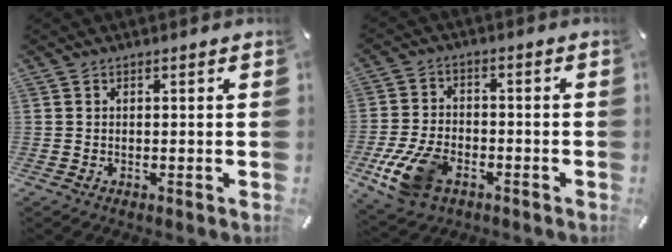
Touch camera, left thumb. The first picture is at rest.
{"total": 11.7, "force": [-5.3, 7.3, 7.5], "torque": [-0.156, 0.021, -0.092]}